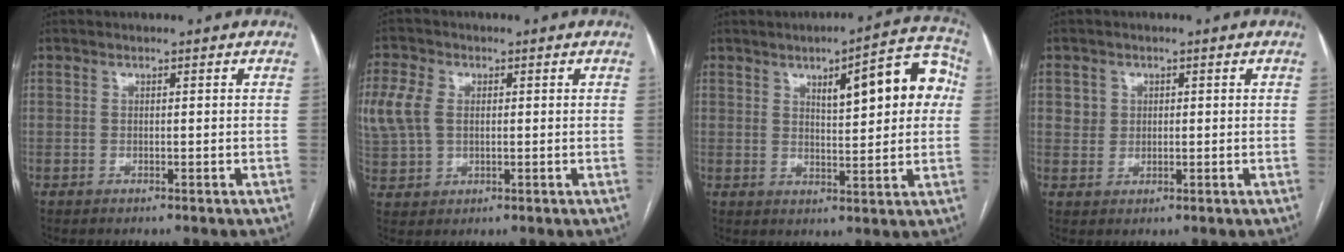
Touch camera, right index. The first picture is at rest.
{"total": 6.8, "force": [1.2, 4.7, 4.8], "torque": [-0.135, 0.015, 0.026]}
{"total": 12.1, "force": [3.3, 3.2, 11.2], "torque": [-0.141, 0.029, 0.042]}
{"total": 2.5, "force": [0.8, 2.4, 0.4], "torque": [-0.005, 0.004, 0.016]}